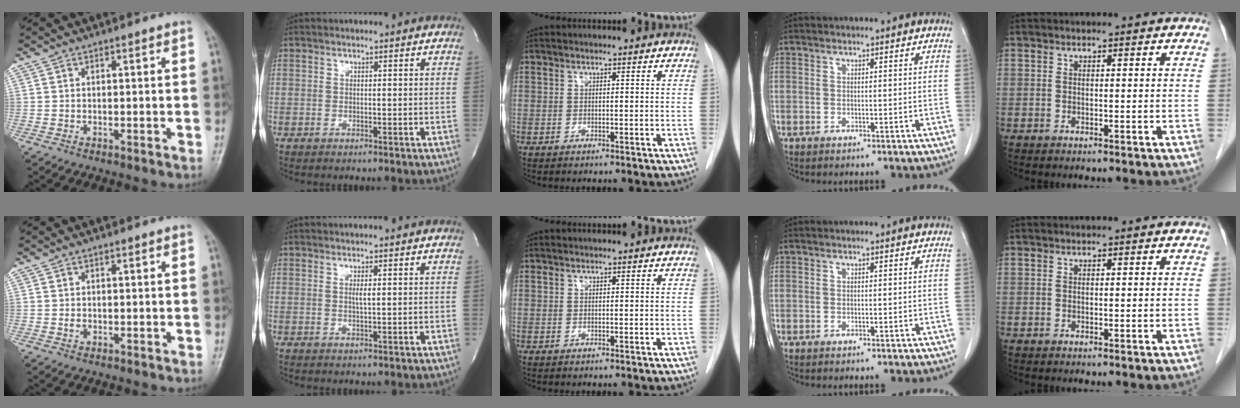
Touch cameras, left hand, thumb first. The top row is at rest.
{"thumb": {"total": 0.6, "force": [-0.2, 0.5, 0.3], "torque": [-0.005, 0.001, -0.004]}, "index": {"total": 1.0, "force": [0.1, -0.1, 1.0], "torque": [-0.024, -0.006, 0.001]}}